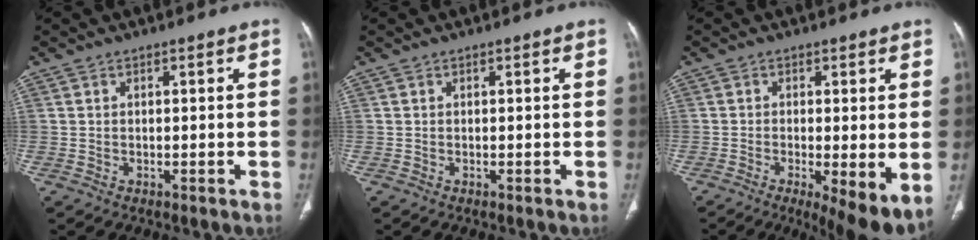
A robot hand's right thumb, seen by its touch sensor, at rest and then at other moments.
{"total": 0.0}
{"total": 9.1, "force": [-2.6, 2.2, 8.4], "torque": [-0.127, -0.023, -0.039]}